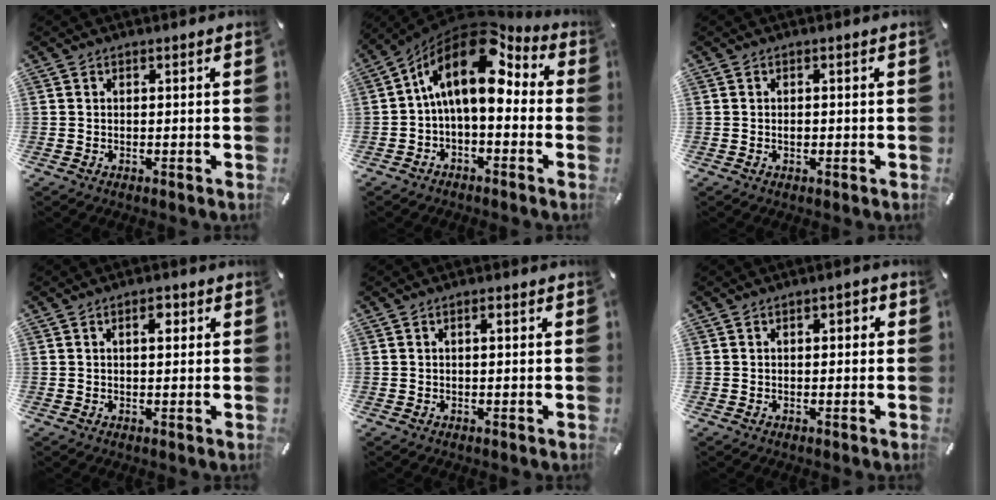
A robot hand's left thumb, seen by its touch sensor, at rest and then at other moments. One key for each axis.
{"total": 15.9, "fx": 4.2, "fy": 8.6, "fz": 12.8, "tx": -0.242, "ty": -0.032, "tz": 0.059}
{"total": 1.0, "fx": -0.2, "fy": 0.7, "fz": 0.7, "tx": -0.016, "ty": 0.001, "tz": -0.004}
{"total": 3.2, "fx": 1.0, "fy": 1.6, "fz": 2.6, "tx": -0.031, "ty": -0.002, "tz": 0.010}
{"total": 1.2, "fx": 0.2, "fy": 0.4, "fz": 1.1, "tx": -0.022, "ty": 0.003, "tz": 0.002}
{"total": 1.7, "fx": -0.2, "fy": 1.1, "fz": 1.4, "tx": -0.018, "ty": 0.004, "tz": -0.008}